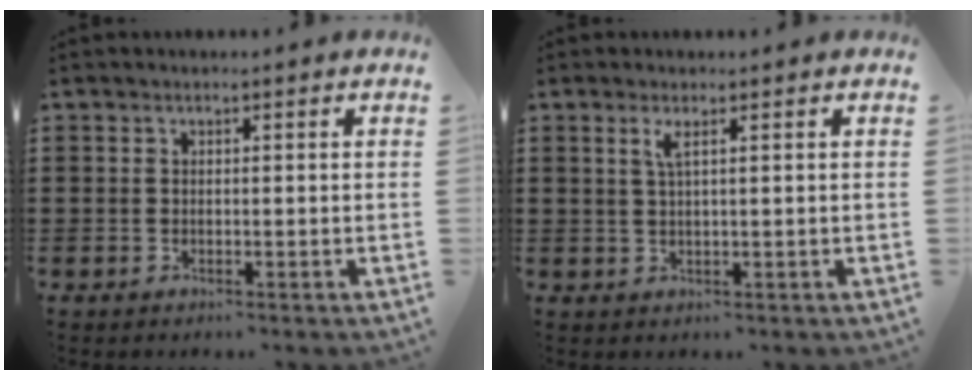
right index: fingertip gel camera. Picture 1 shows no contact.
{"total": 2.0, "force": [0.8, 0.1, 1.8], "torque": [-0.039, 0.001, 0.013]}